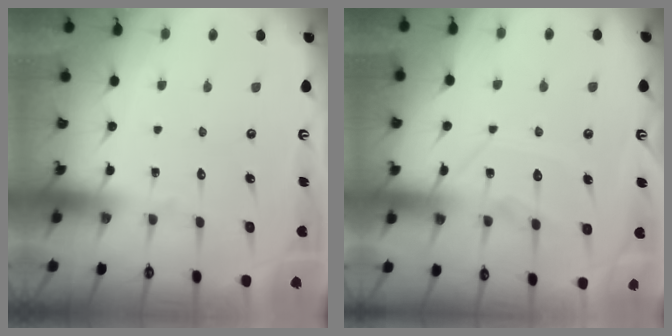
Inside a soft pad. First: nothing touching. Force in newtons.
{"total": 12.0, "press": 12.0, "slide": 1.0}